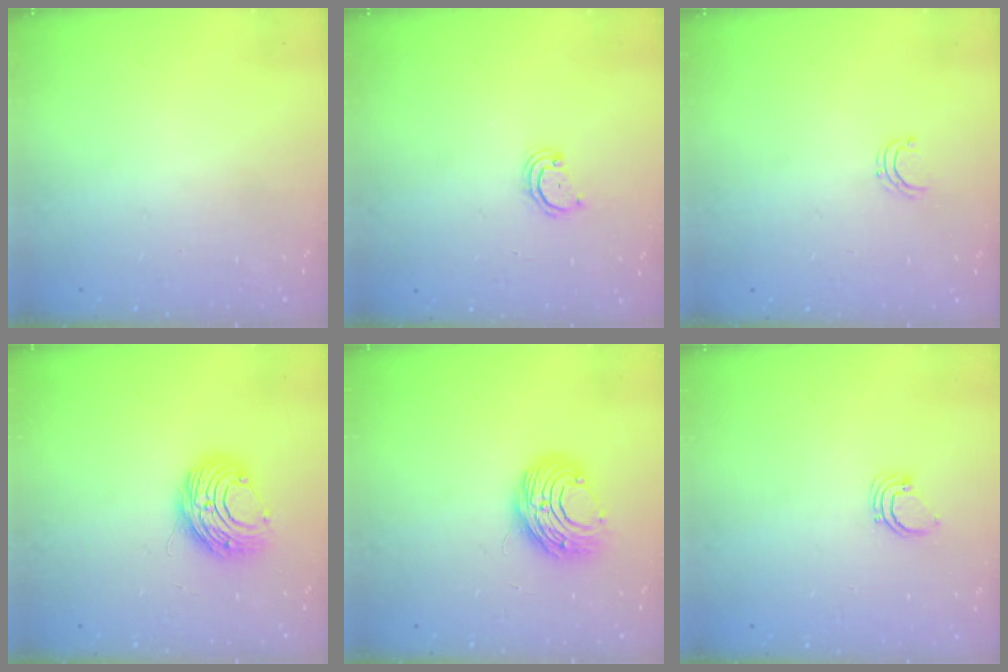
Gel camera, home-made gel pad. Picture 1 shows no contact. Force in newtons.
{"total": 3.3, "press": 3.3, "slide": 0.5}
{"total": 3.8, "press": 3.8, "slide": 0.2}
{"total": 8.8, "press": 8.8, "slide": 0.3}
{"total": 9.1, "press": 9.1, "slide": 0.5}
{"total": 2.3, "press": 2.3, "slide": 0.1}